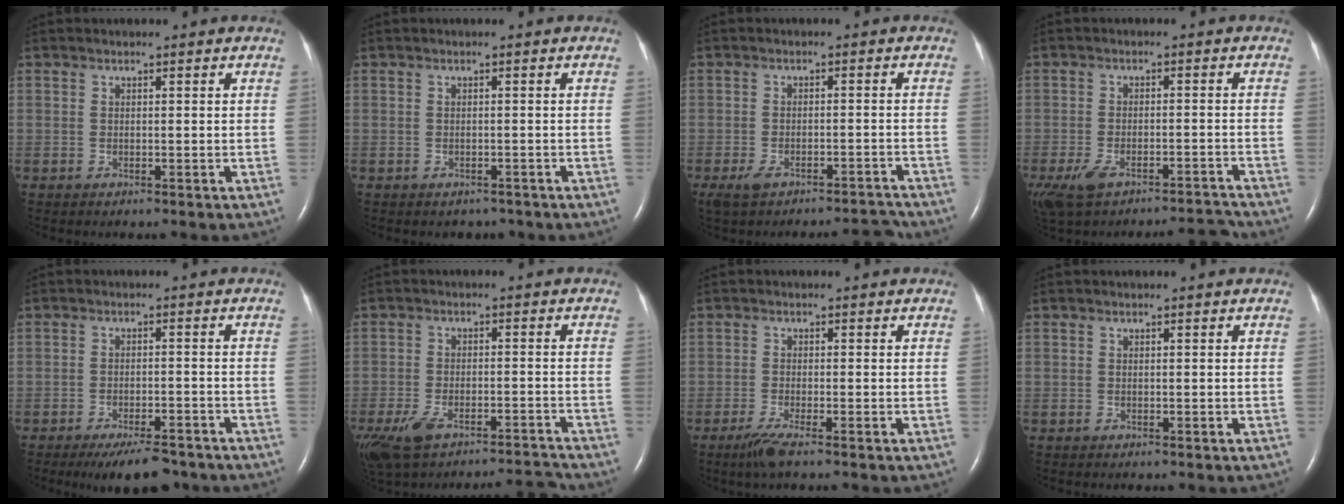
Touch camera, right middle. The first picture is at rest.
{"total": 1.7, "force": [-1.4, 1.0, 0.1], "torque": [-0.003, 0.002, -0.018]}
{"total": 5.6, "force": [-4.9, 1.3, 2.3], "torque": [-0.039, 0.003, -0.080]}
{"total": 8.2, "force": [-7.0, 1.6, 3.8], "torque": [-0.075, 0.006, -0.119]}
{"total": 7.8, "force": [-6.3, 2.2, 3.9], "torque": [-0.056, -0.007, -0.098]}
{"total": 9.7, "force": [-8.4, 1.6, 4.5], "torque": [-0.093, 0.010, -0.143]}
{"total": 3.0, "force": [-2.0, 0.0, 2.2], "torque": [-0.055, -0.011, -0.044]}
{"total": 0.0}